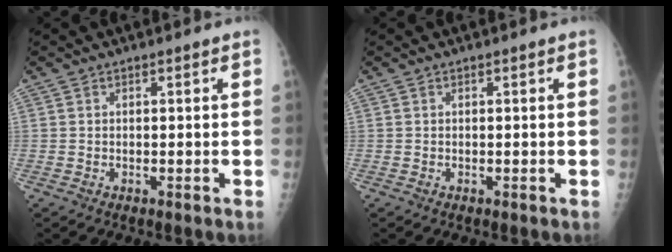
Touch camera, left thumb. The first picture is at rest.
{"total": 0.0}